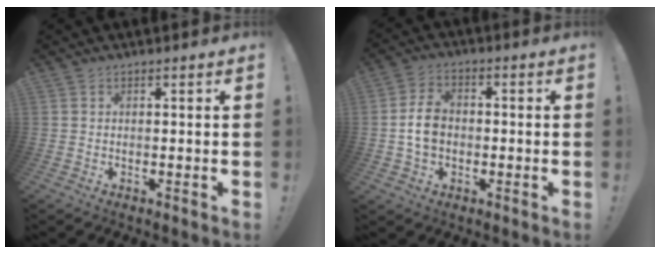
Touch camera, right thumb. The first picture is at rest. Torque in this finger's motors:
{"motor_torque": [0.10, -0.08, 0.29, -0.03, 0.13]}